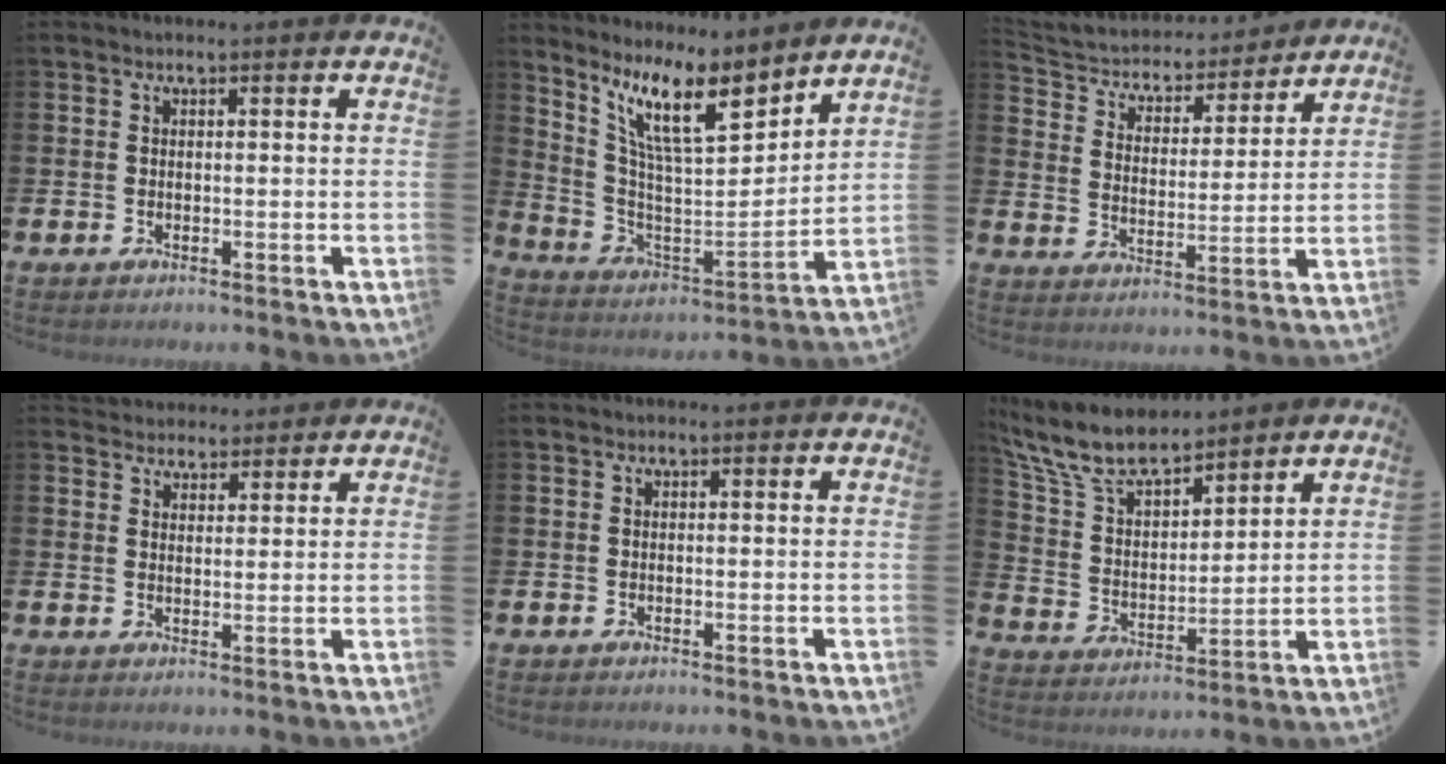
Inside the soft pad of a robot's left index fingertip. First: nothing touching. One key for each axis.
{"total": 11.7, "fx": 8.3, "fy": 2.9, "fz": 7.6, "tx": -0.174, "ty": -0.044, "tz": 0.143}
{"total": 5.1, "fx": 4.7, "fy": 2.0, "fz": 0.4, "tx": -0.044, "ty": -0.041, "tz": 0.077}
{"total": 3.7, "fx": 3.5, "fy": 1.1, "fz": -0.4, "tx": -0.003, "ty": -0.015, "tz": 0.066}
{"total": 0.0}
{"total": 9.1, "fx": 8.1, "fy": 2.7, "fz": 3.3, "tx": -0.107, "ty": -0.041, "tz": 0.148}